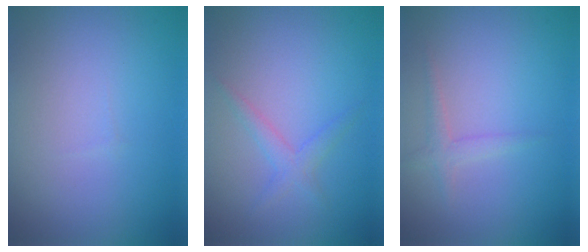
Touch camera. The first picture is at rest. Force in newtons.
{"total": 1.7, "press": 1.7, "slide": 0.1}
{"total": 1.4, "press": 1.4, "slide": 0.0}